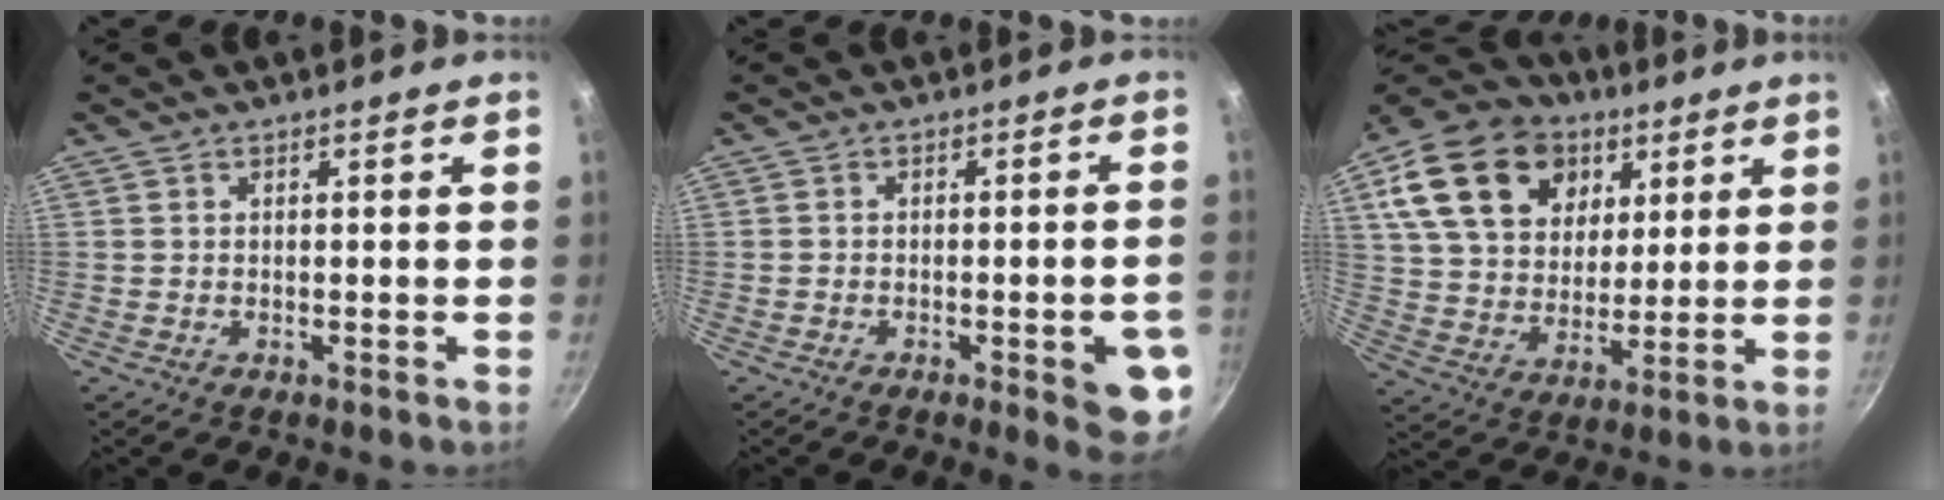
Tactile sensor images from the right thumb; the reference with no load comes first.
{"total": 8.7, "force": [-2.9, 2.4, 7.9], "torque": [-0.073, 0.010, -0.034]}
{"total": 22.0, "force": [8.9, 15.9, 12.3], "torque": [-0.199, -0.011, 0.159]}